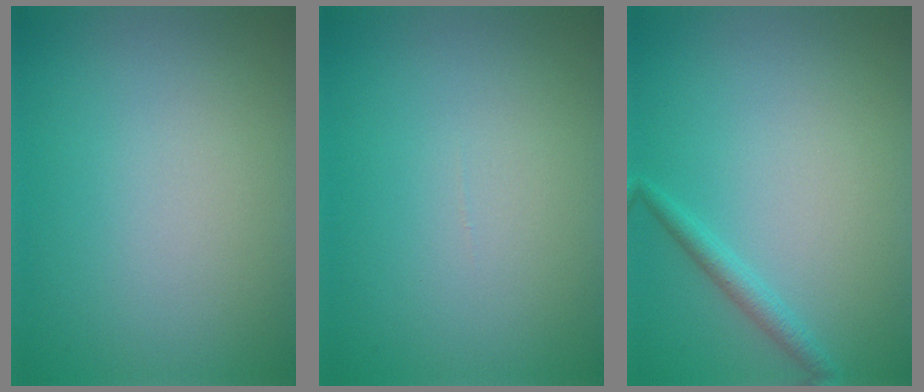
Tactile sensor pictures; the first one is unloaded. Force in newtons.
{"total": 0.0}
{"total": 1.5, "press": 1.5, "slide": 0.1}